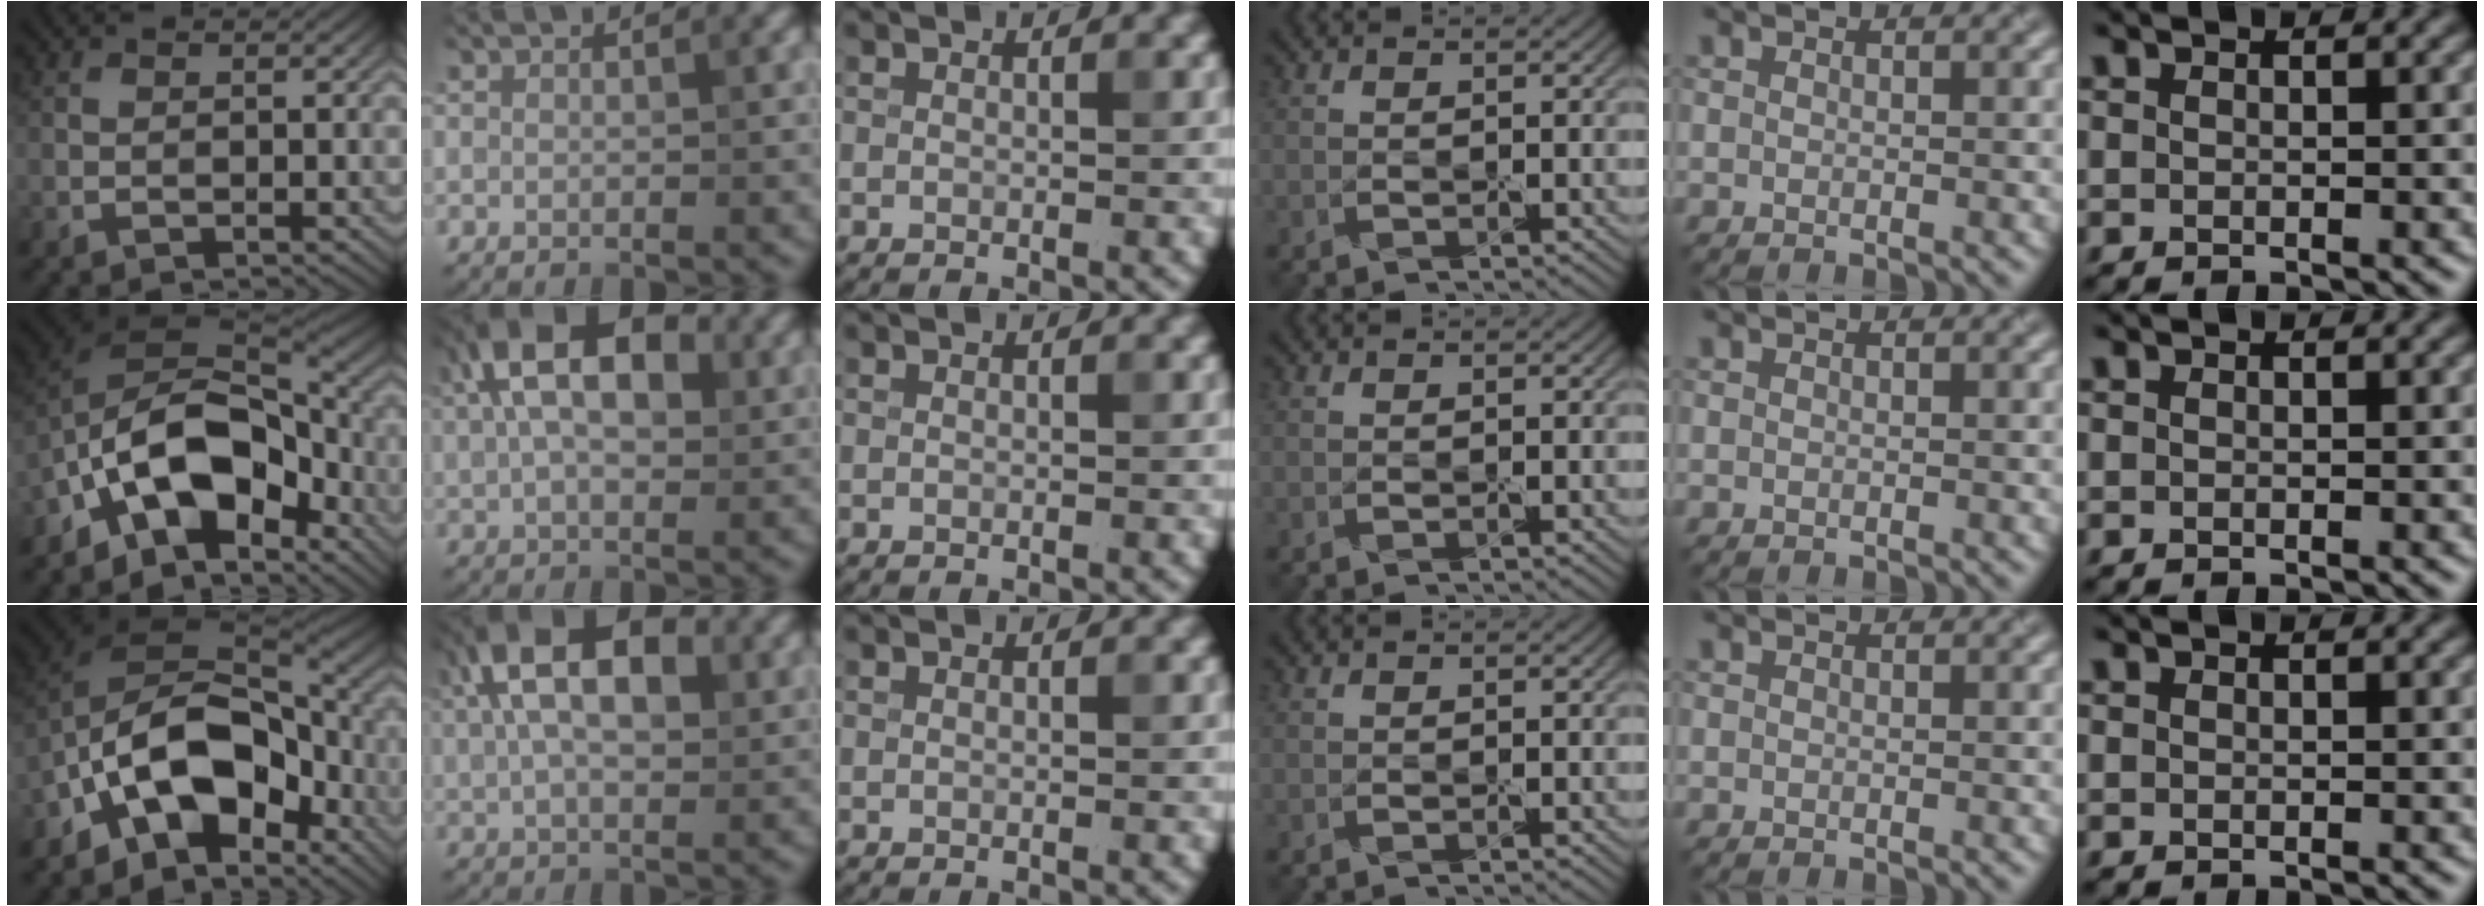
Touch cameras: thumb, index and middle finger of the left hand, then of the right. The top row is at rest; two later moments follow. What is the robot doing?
{"motion": "peel", "object": "shipping label"}